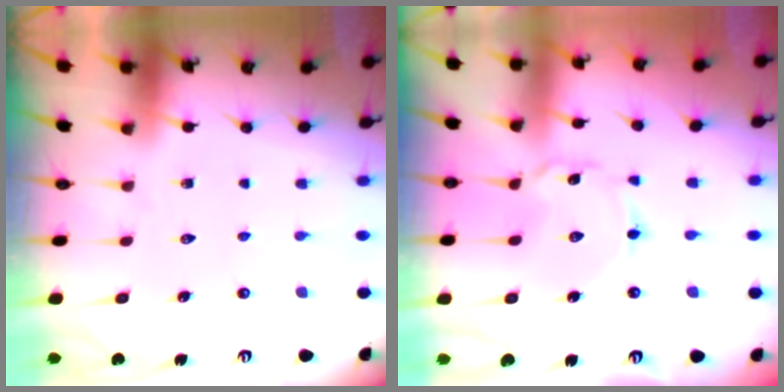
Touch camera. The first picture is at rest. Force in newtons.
{"total": 2.0, "press": 2.0, "slide": 0.1}